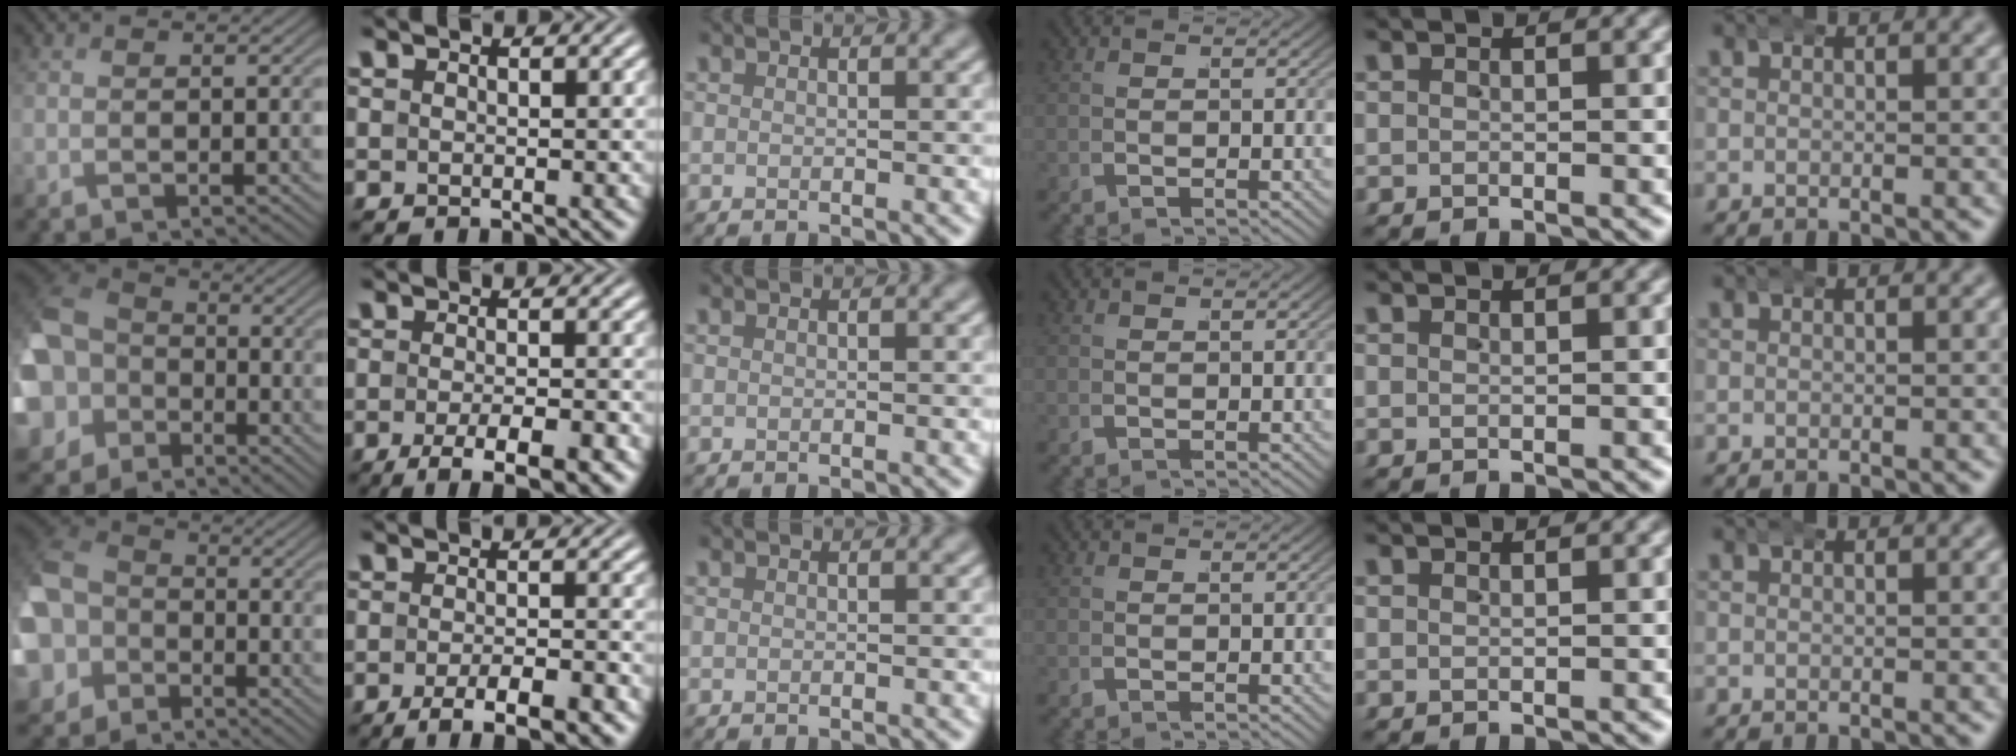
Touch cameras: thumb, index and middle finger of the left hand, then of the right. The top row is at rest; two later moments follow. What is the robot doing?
{"motion": "wrap", "object": "arm wrap"}